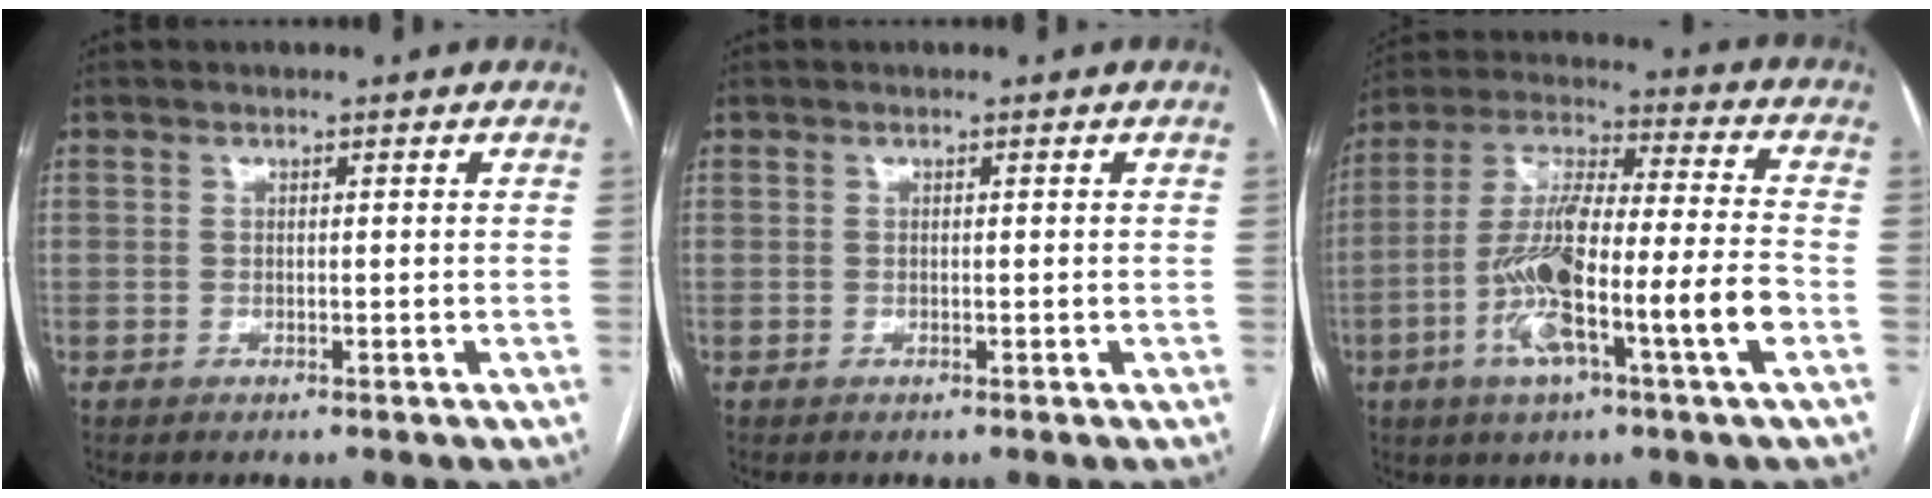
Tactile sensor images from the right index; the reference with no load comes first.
{"total": 0.0}
{"total": 16.8, "force": [-5.5, 1.0, 15.9], "torque": [-0.298, 0.002, -0.100]}